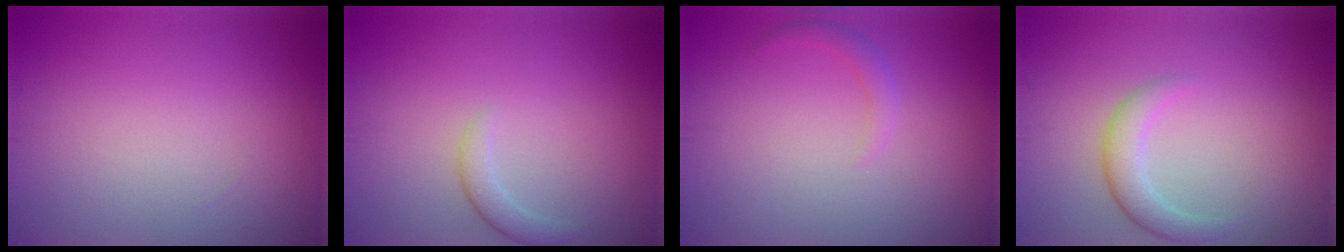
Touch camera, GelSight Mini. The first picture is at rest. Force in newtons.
{"total": 1.5, "press": 1.5, "slide": 0.1}
{"total": 1.2, "press": 1.2, "slide": 0.1}
{"total": 2.4, "press": 2.4, "slide": 0.1}